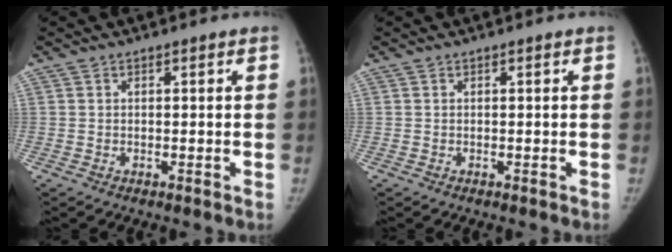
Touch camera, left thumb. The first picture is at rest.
{"total": 0.0}